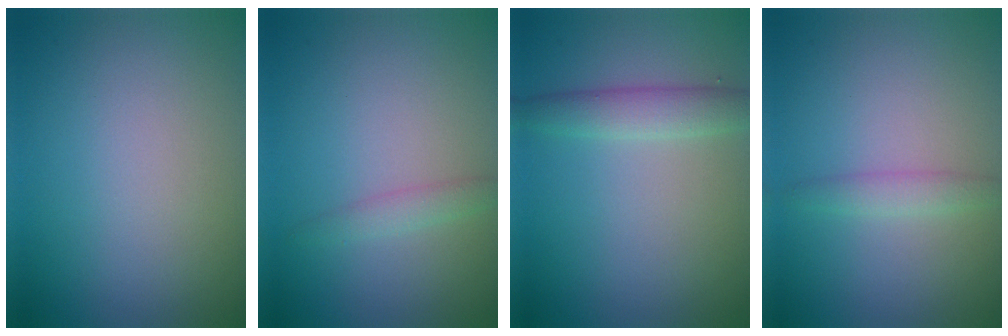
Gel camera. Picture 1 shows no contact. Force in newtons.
{"total": 1.3, "press": 1.3, "slide": 0.0}
{"total": 2.5, "press": 2.5, "slide": 0.2}
{"total": 1.4, "press": 1.4, "slide": 0.1}